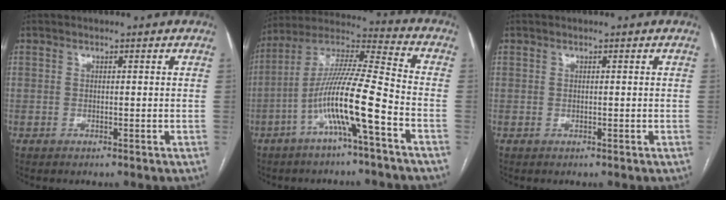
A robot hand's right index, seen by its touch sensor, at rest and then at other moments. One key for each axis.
{"total": 13.6, "fx": -5.4, "fy": 0.0, "fz": 12.5, "tx": -0.239, "ty": 0.014, "tz": -0.105}
{"total": 0.0}